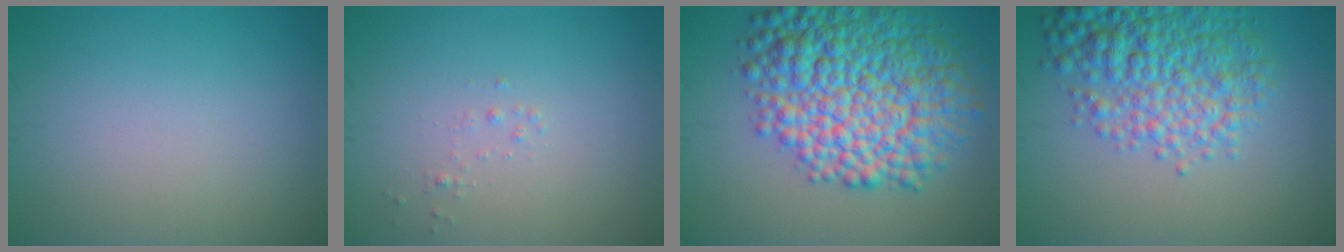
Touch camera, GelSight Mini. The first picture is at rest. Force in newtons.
{"total": 0.6, "press": 0.6, "slide": 0.0}
{"total": 12.1, "press": 12.1, "slide": 0.0}
{"total": 7.0, "press": 7.0, "slide": 0.2}